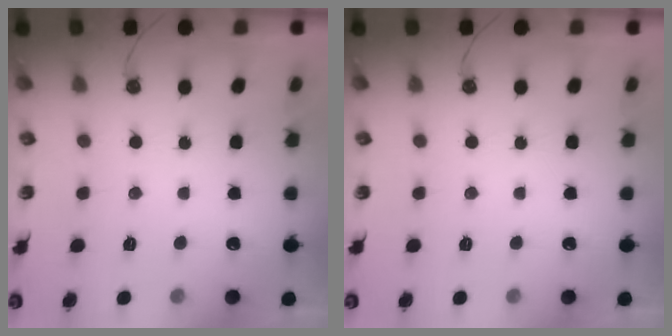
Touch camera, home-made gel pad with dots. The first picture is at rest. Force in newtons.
{"total": 0.0}